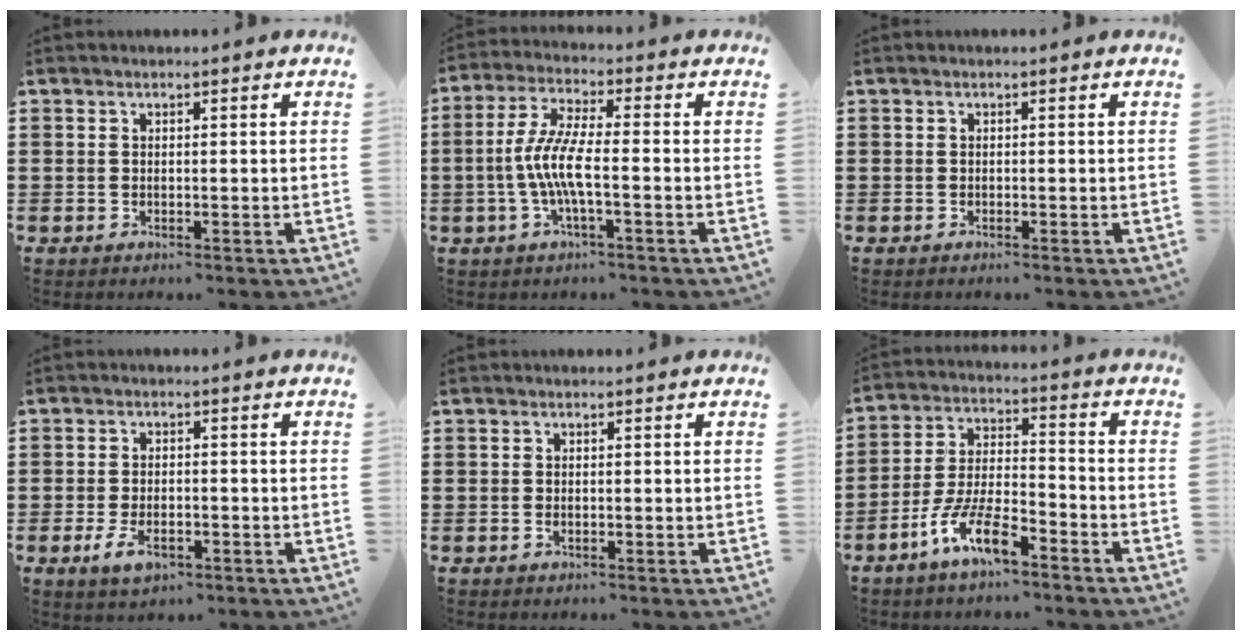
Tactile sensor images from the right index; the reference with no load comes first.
{"total": 7.1, "force": [-1.8, 1.1, 6.7], "torque": [-0.160, -0.018, -0.045]}
{"total": 0.0}
{"total": 3.7, "force": [-1.7, 1.8, 2.7], "torque": [-0.061, -0.004, -0.034]}
{"total": 0.6, "force": [-0.2, 0.2, 0.6], "torque": [-0.013, -0.005, -0.002]}
{"total": 9.1, "force": [-6.1, 2.4, 6.4], "torque": [-0.148, -0.002, -0.120]}